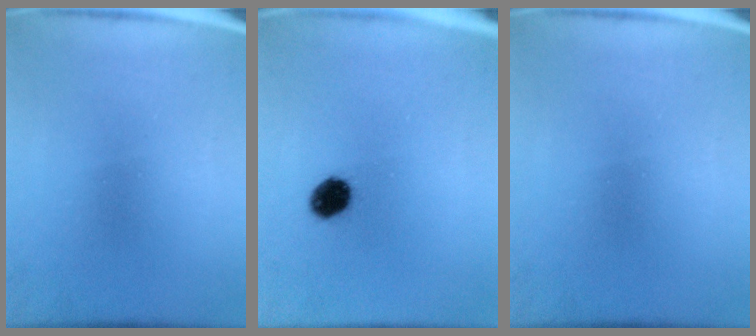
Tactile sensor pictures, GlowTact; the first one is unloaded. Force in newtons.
{"total": 5.5}
{"total": 0.0}